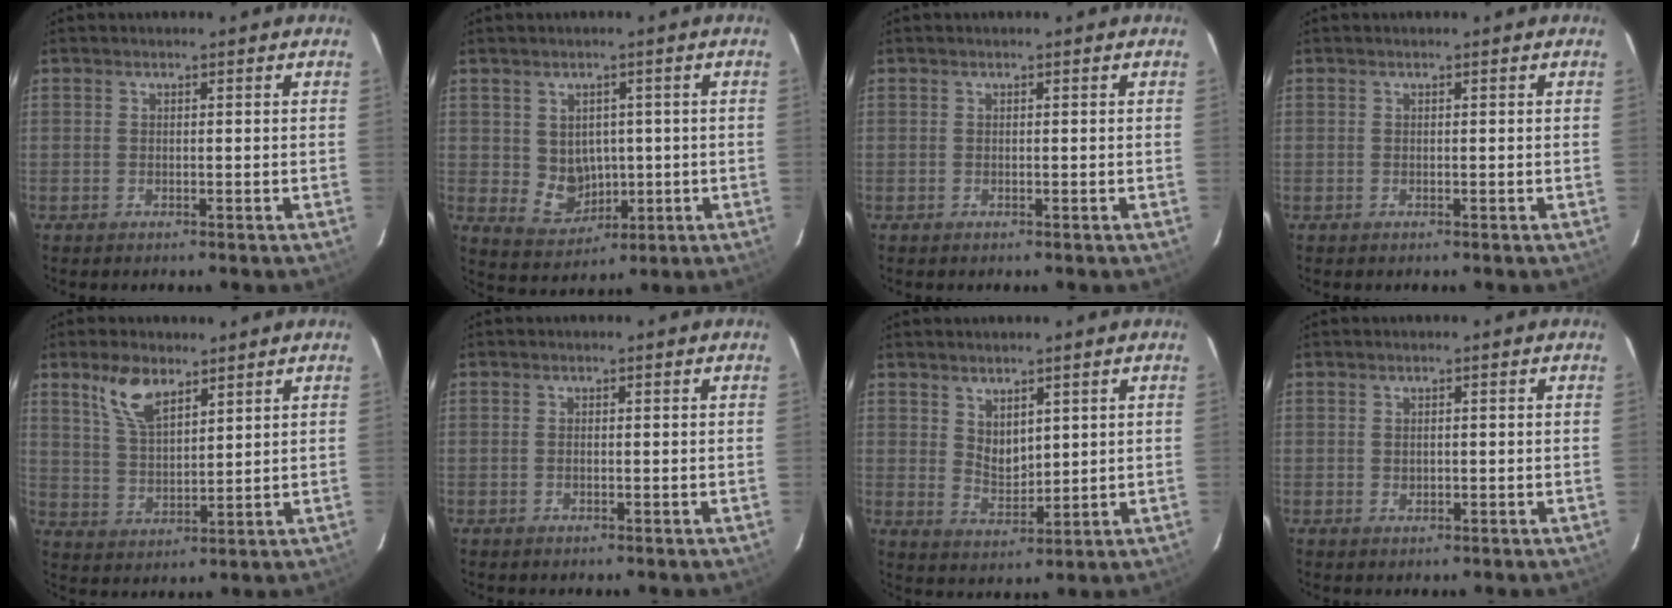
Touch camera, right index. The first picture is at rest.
{"total": 6.4, "force": [0.3, 5.8, 2.7], "torque": [-0.055, 0.003, 0.026]}
{"total": 0.0}
{"total": 0.0}
{"total": 8.2, "force": [5.3, 3.6, 5.1], "torque": [-0.099, 0.010, 0.109]}
{"total": 0.6, "force": [-0.1, 0.3, 0.5], "torque": [-0.012, 0.001, -0.002]}
{"total": 4.9, "force": [2.8, 2.9, 2.7], "torque": [-0.040, -0.002, 0.058]}
{"total": 1.0, "force": [0.0, 0.8, 0.5], "torque": [-0.008, 0.002, 0.001]}